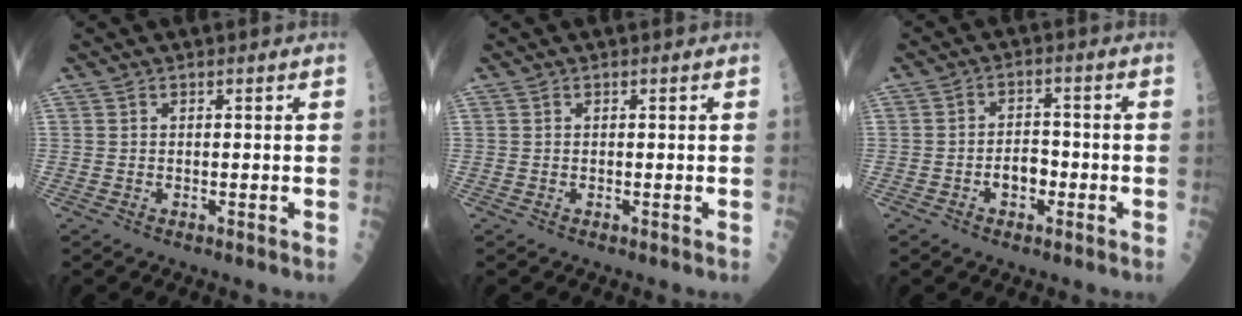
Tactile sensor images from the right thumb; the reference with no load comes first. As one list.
[{"total": 0.0}, {"total": 4.4, "force": [-1.6, 2.8, 3.0], "torque": [-0.028, 0.019, -0.027]}]